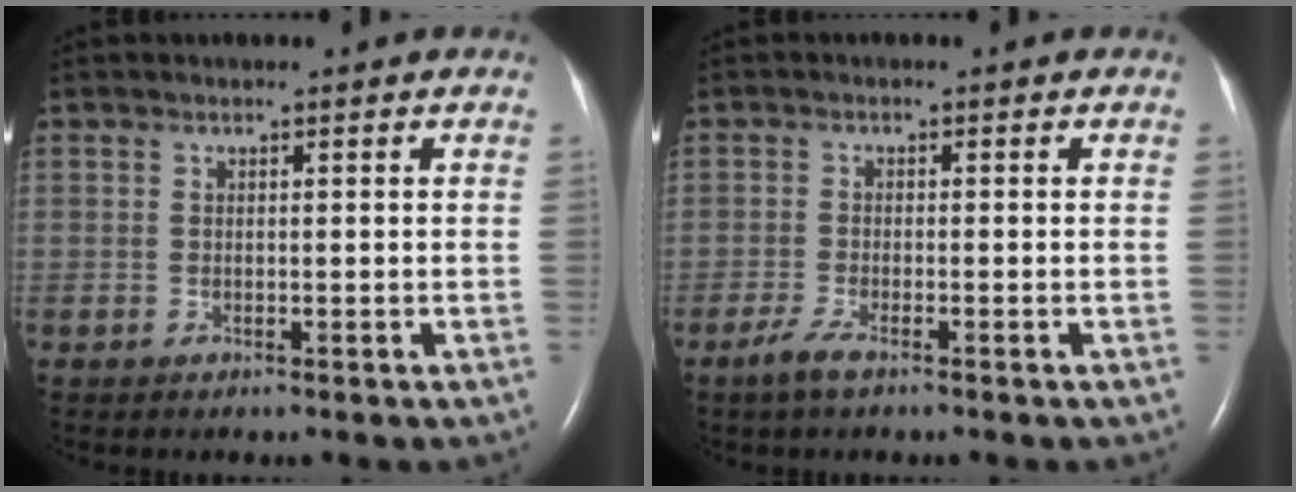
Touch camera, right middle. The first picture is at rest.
{"total": 2.5, "force": [-1.8, 0.2, 1.7], "torque": [-0.047, -0.007, -0.039]}